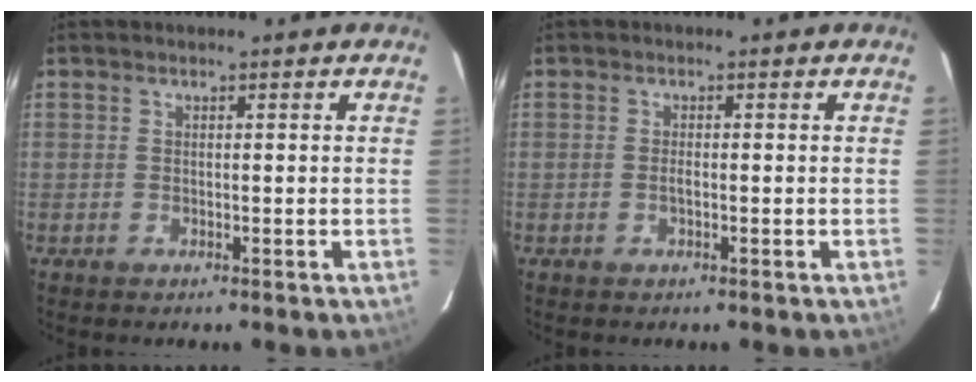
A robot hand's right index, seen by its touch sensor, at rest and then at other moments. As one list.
[{"total": 0.9, "force": [-0.3, 0.3, 0.8], "torque": [-0.017, -0.001, -0.006]}]